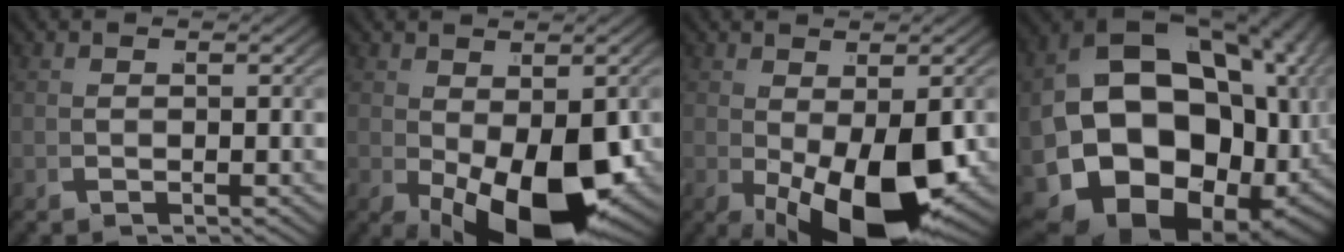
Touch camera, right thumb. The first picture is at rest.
{"total": 10.1, "force": [-1.9, 5.3, 8.4], "torque": [-0.149, -0.041, -0.002]}
{"total": 9.3, "force": [-1.9, 4.4, 7.9], "torque": [-0.140, -0.036, -0.007]}
{"total": 27.8, "force": [-3.0, 21.1, 17.9], "torque": [-0.369, -0.070, -0.029]}